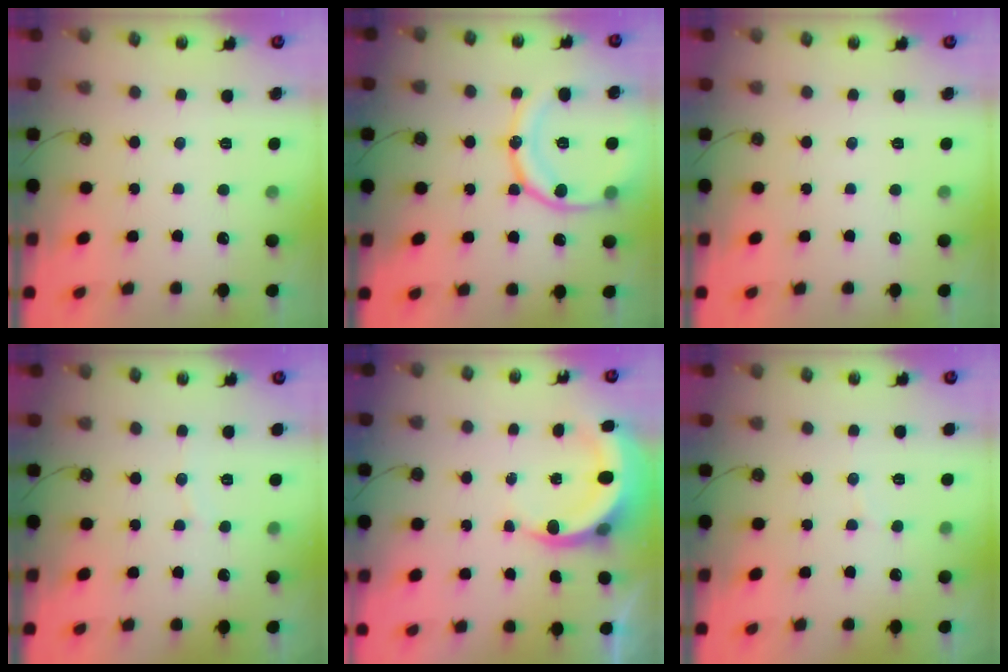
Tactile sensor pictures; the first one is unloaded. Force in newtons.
{"total": 18.2, "press": 18.0, "slide": 2.0}
{"total": 0.0}
{"total": 2.8, "press": 2.8, "slide": 0.4}
{"total": 6.4, "press": 6.3, "slide": 1.4}
{"total": 2.9, "press": 2.7, "slide": 1.1}